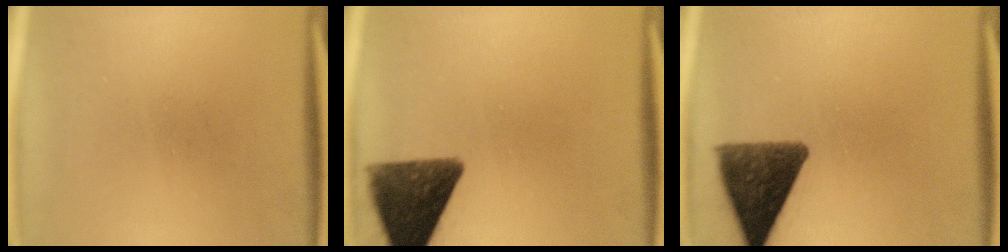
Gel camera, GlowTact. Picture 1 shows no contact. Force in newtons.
{"total": 11.8}
{"total": 11.2}